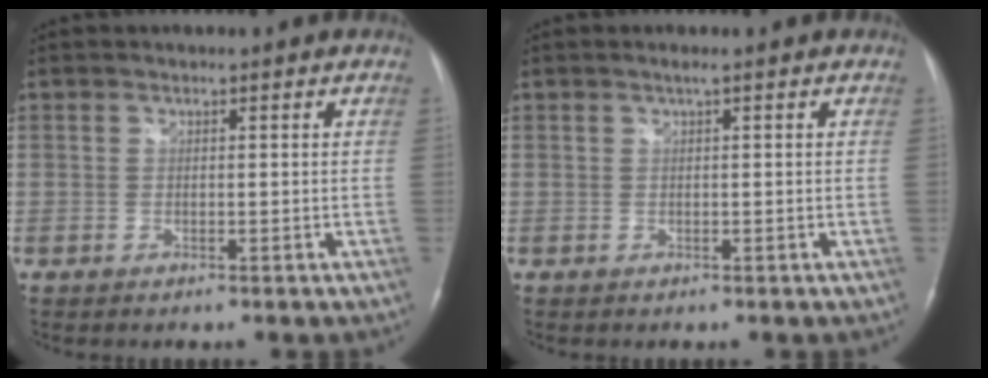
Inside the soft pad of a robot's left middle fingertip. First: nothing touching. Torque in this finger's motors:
{"motor_torque": [-0.13, 0.02, 0.12, 0.02]}